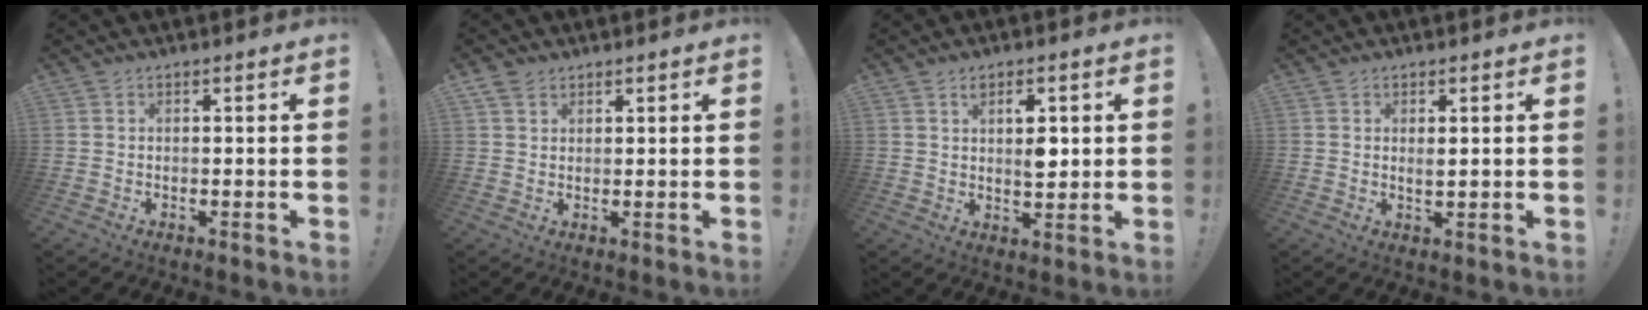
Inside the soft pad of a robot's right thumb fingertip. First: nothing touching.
{"total": 2.8, "force": [2.0, 1.6, 1.1], "torque": [-0.024, -0.004, 0.038]}
{"total": 6.2, "force": [1.7, 3.1, 5.1], "torque": [-0.070, -0.007, 0.024]}
{"total": 1.8, "force": [0.7, 0.4, 1.6], "torque": [-0.020, -0.007, 0.009]}